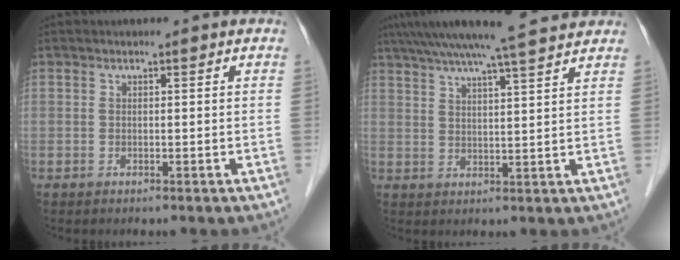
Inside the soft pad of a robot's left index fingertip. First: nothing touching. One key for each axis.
{"total": 14.3, "fx": 12.3, "fy": 0.5, "fz": 7.3, "tx": -0.126, "ty": 0.034, "tz": 0.177}